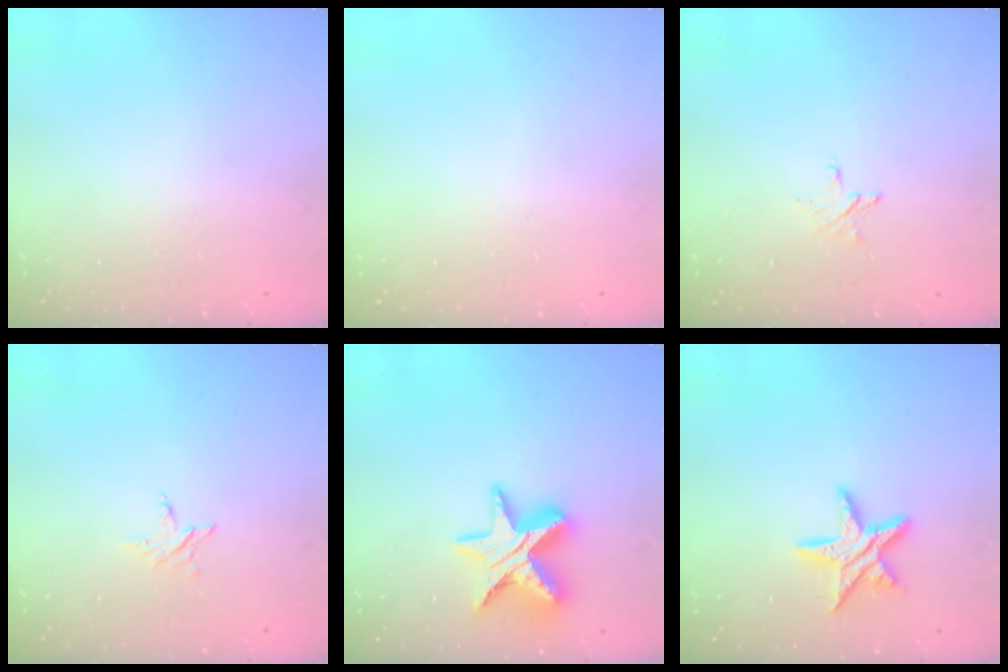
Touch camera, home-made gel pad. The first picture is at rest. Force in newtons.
{"total": 0.0}
{"total": 4.1, "press": 4.1, "slide": 0.4}
{"total": 2.8, "press": 2.8, "slide": 0.1}
{"total": 15.6, "press": 15.6, "slide": 1.2}
{"total": 11.6, "press": 11.5, "slide": 0.7}